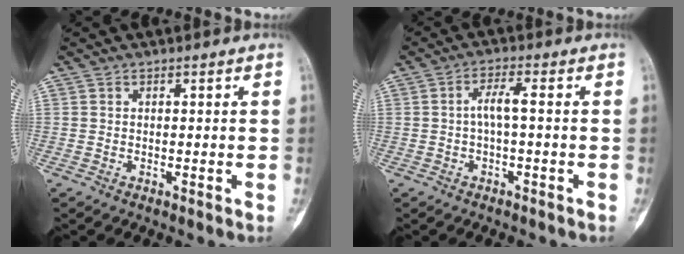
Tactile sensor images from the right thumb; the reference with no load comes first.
{"total": 3.4, "force": [-0.3, 0.7, 3.3], "torque": [-0.066, 0.014, -0.008]}